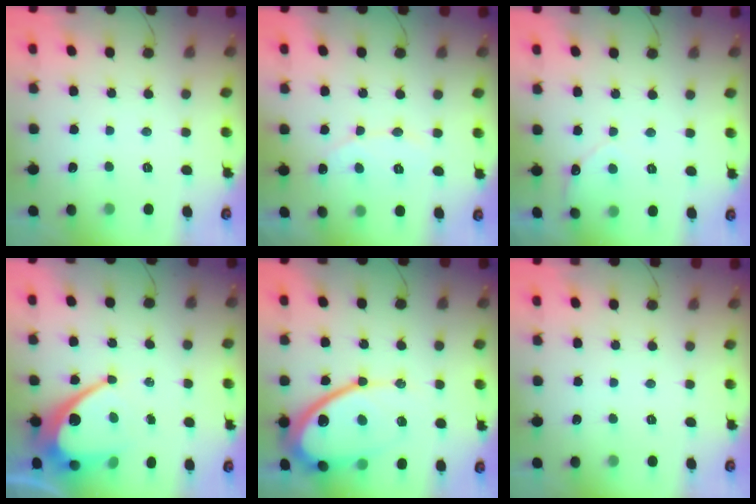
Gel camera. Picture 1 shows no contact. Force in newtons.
{"total": 5.7, "press": 5.7, "slide": 0.4}
{"total": 5.3, "press": 5.3, "slide": 0.4}
{"total": 12.7, "press": 12.7, "slide": 1.2}
{"total": 17.8, "press": 17.7, "slide": 1.3}
{"total": 0.0}